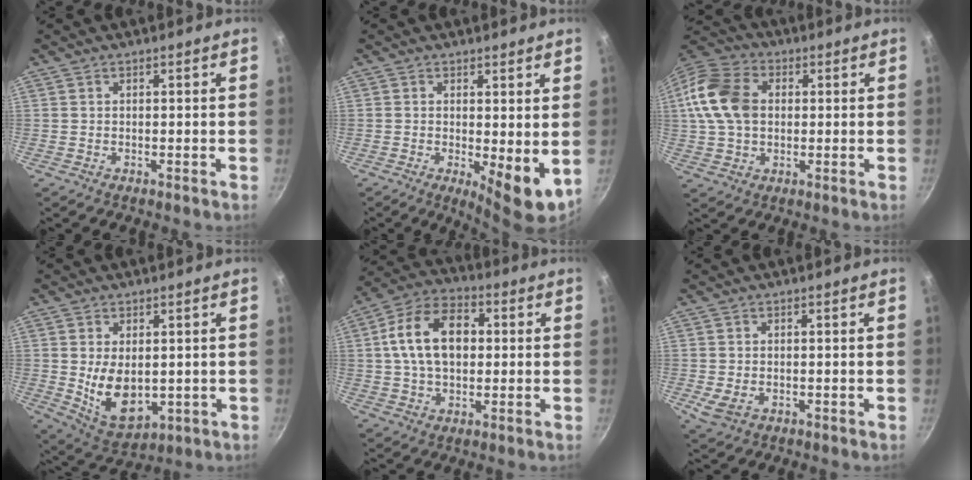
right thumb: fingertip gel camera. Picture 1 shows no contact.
{"total": 7.1, "force": [0.2, 2.4, 6.7], "torque": [-0.091, -0.018, 0.007]}
{"total": 14.5, "force": [1.8, 10.4, 9.9], "torque": [-0.183, 0.018, 0.020]}
{"total": 10.4, "force": [0.2, 6.5, 8.1], "torque": [-0.125, -0.021, 0.029]}
{"total": 14.6, "force": [1.9, 9.6, 10.8], "torque": [-0.161, 0.021, 0.019]}
{"total": 3.7, "force": [-0.7, 2.6, 2.6], "torque": [-0.049, -0.009, -0.006]}